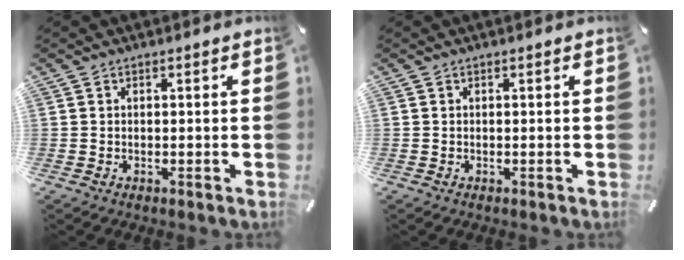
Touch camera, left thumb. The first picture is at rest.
{"total": 0.0}